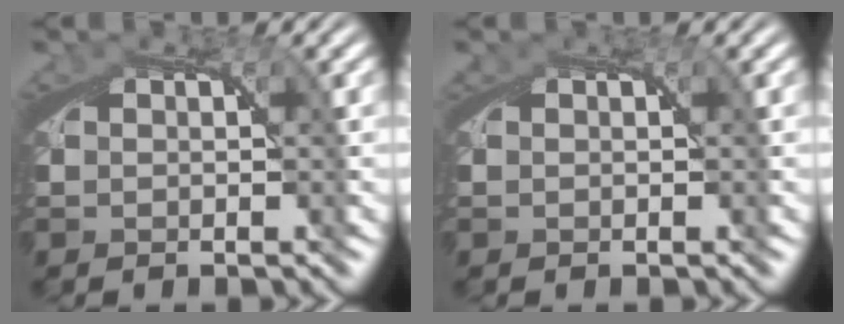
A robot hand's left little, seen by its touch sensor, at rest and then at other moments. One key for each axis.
{"total": 0.0}